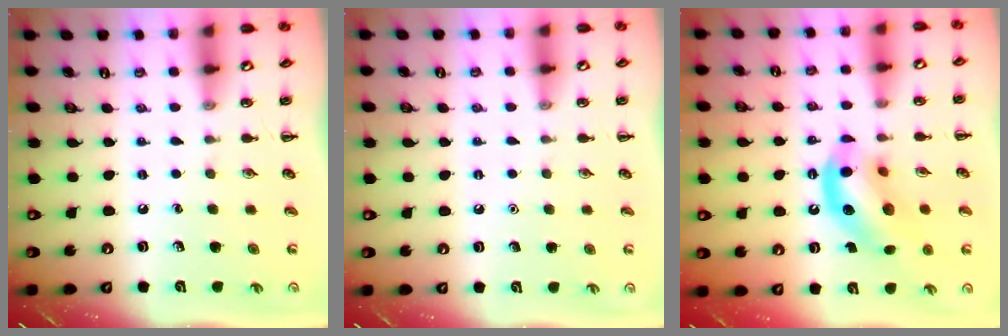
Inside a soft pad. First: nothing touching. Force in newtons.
{"total": 1.6, "press": 1.6, "slide": 0.1}
{"total": 12.8, "press": 12.4, "slide": 3.2}